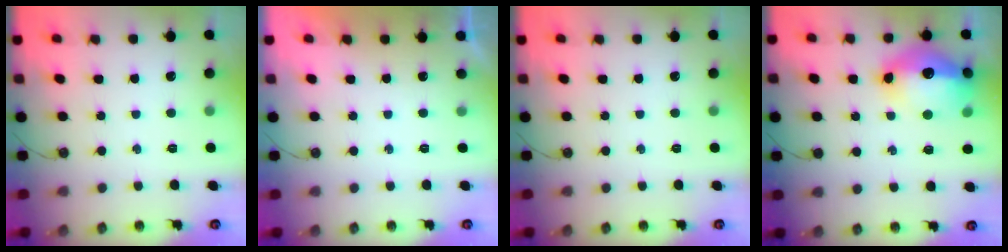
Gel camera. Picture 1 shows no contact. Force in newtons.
{"total": 0.0}
{"total": 0.0}
{"total": 18.2, "press": 18.1, "slide": 1.7}